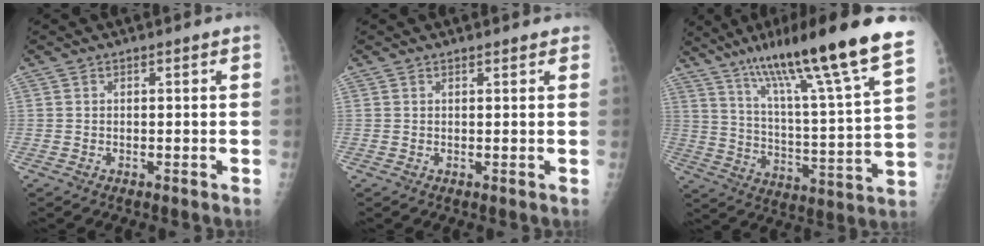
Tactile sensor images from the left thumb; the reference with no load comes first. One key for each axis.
{"total": 1.6, "fx": 1.4, "fy": 0.6, "fz": 0.5, "tx": 0.006, "ty": -0.001, "tz": 0.014}
{"total": 25.0, "fx": 17.0, "fy": 2.1, "fz": 18.2, "tx": -0.277, "ty": -0.049, "tz": 0.270}